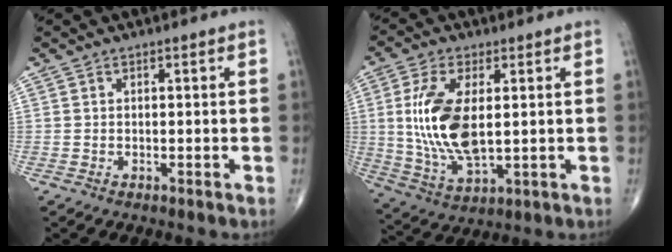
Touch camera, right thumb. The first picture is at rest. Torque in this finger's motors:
{"motor_torque": [1.18, 2.58, 1.74, 0.56, 0.41]}